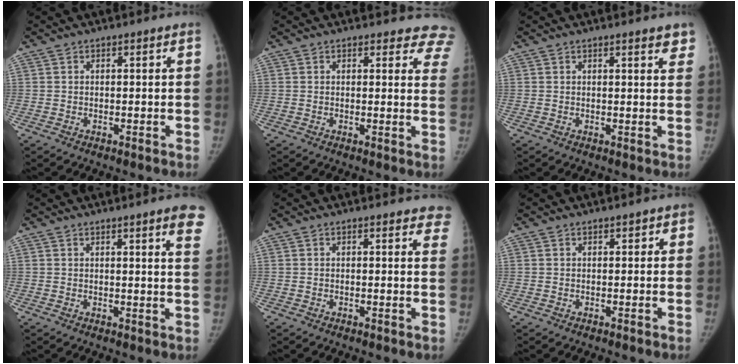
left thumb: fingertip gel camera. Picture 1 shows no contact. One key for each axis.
{"total": 8.6, "fx": 7.9, "fy": 3.5, "fz": 0.4, "tx": 0.056, "ty": -0.041, "tz": 0.046}
{"total": 3.2, "fx": 2.3, "fy": 0.9, "fz": 1.9, "tx": -0.006, "ty": -0.008, "tz": 0.023}
{"total": 7.1, "fx": 4.4, "fy": 0.8, "fz": 5.4, "tx": -0.048, "ty": -0.015, "tz": 0.043}
{"total": 4.9, "fx": 4.3, "fy": 1.8, "fz": 1.5, "tx": 0.016, "ty": -0.017, "tz": 0.028}
{"total": 1.2, "fx": 0.4, "fy": 0.9, "fz": 0.6, "tx": 0.011, "ty": 0.001, "tz": 0.001}